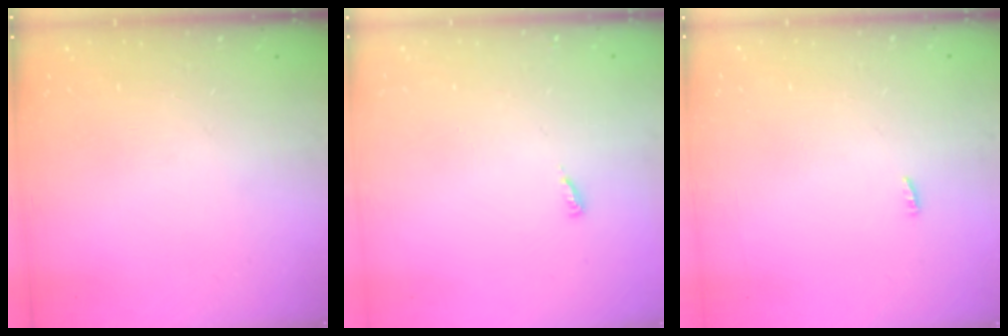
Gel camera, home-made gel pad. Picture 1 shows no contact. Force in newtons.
{"total": 2.9, "press": 2.9, "slide": 0.2}
{"total": 6.6, "press": 2.7, "slide": 6.1}